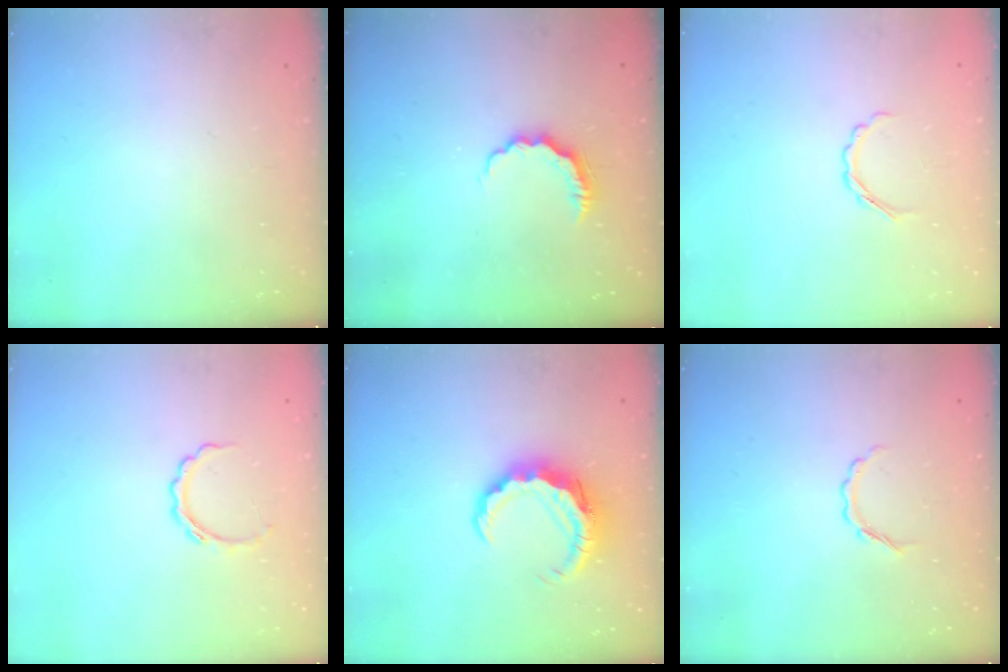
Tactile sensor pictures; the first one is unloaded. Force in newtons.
{"total": 5.7, "press": 5.6, "slide": 0.7}
{"total": 3.2, "press": 3.1, "slide": 0.8}
{"total": 4.4, "press": 4.3, "slide": 0.5}
{"total": 9.4, "press": 9.3, "slide": 1.5}
{"total": 3.7, "press": 3.6, "slide": 0.7}